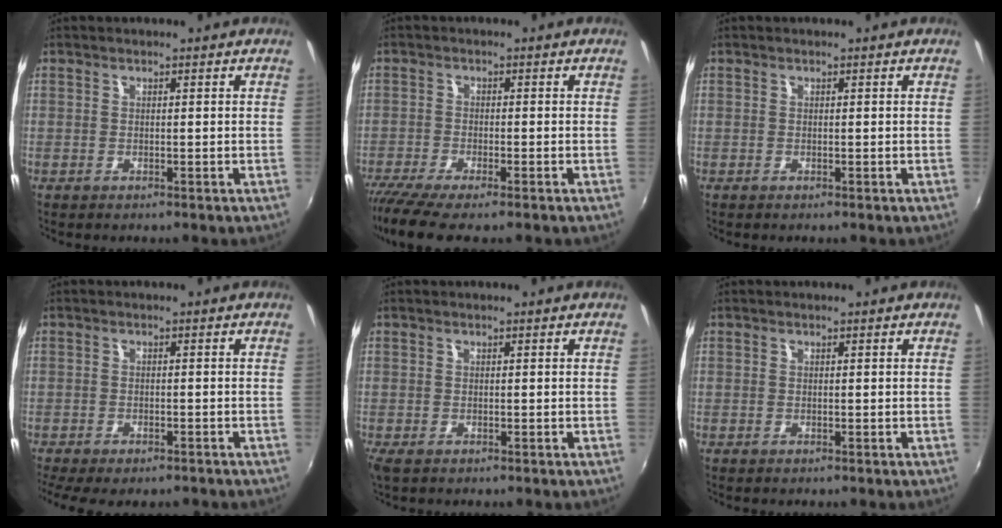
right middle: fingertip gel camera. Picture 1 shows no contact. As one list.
[{"total": 7.1, "force": [-5.7, 0.7, 4.2], "torque": [-0.103, -0.035, -0.102]}, {"total": 0.0}, {"total": 7.2, "force": [-5.6, 2.2, 3.8], "torque": [-0.092, -0.031, -0.089]}, {"total": 1.0, "force": [-0.4, 0.5, 0.8], "torque": [-0.017, -0.006, -0.008]}, {"total": 0.0}]